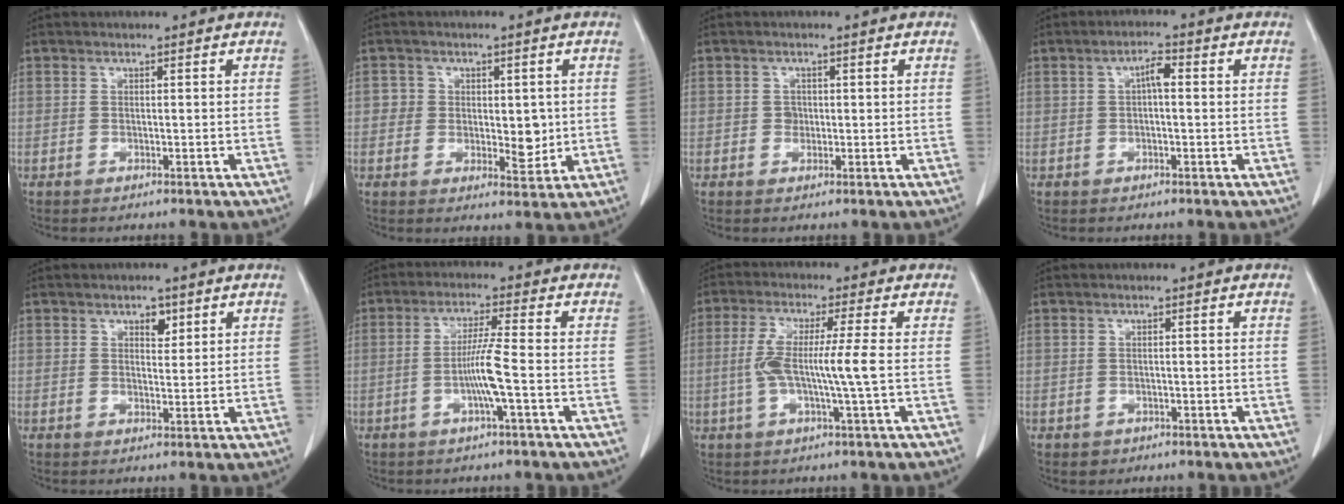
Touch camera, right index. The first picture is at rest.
{"total": 5.2, "force": [0.0, 3.7, 3.7], "torque": [-0.033, 0.000, 0.005]}
{"total": 1.4, "force": [-0.1, 1.3, 0.6], "torque": [-0.008, 0.003, 0.001]}
{"total": 2.7, "force": [0.2, 0.8, 2.6], "torque": [-0.043, 0.009, 0.002]}
{"total": 2.4, "force": [1.3, 1.3, 1.5], "torque": [-0.018, -0.001, 0.020]}
{"total": 5.8, "force": [-1.6, -0.7, 5.6], "torque": [-0.112, 0.001, -0.031]}
{"total": 7.5, "force": [-0.7, -0.4, 7.4], "torque": [-0.152, 0.006, -0.014]}
{"total": 1.2, "force": [-0.6, 1.0, 0.1], "torque": [-0.003, 0.004, -0.005]}